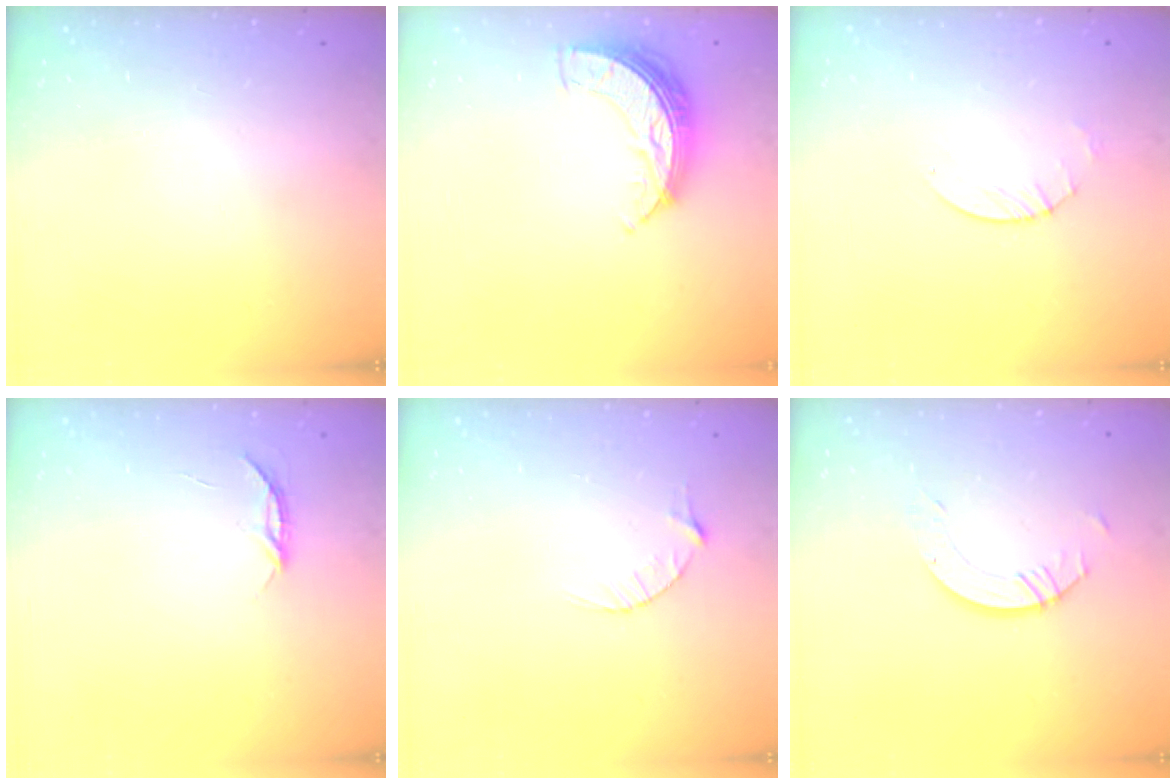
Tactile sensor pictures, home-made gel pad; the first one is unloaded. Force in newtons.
{"total": 7.8, "press": 7.8, "slide": 0.6}
{"total": 2.6, "press": 2.5, "slide": 0.4}
{"total": 3.6, "press": 3.6, "slide": 0.5}
{"total": 3.4, "press": 3.4, "slide": 0.4}
{"total": 6.0, "press": 6.0, "slide": 0.4}